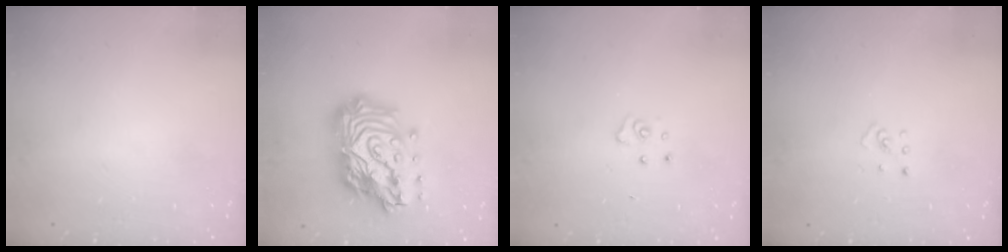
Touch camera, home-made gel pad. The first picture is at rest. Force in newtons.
{"total": 23.4, "press": 23.3, "slide": 2.1}
{"total": 4.4, "press": 4.4, "slide": 0.3}
{"total": 2.0, "press": 2.0, "slide": 0.3}